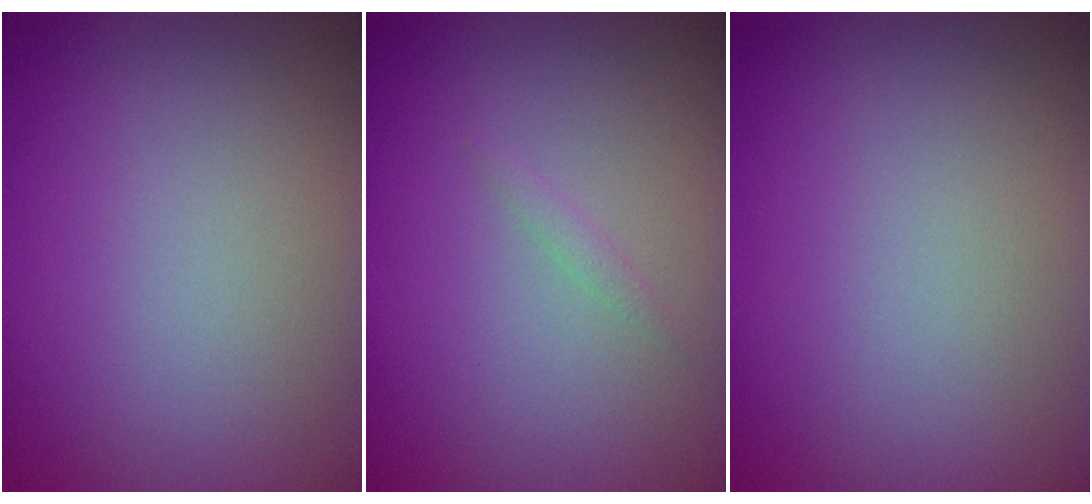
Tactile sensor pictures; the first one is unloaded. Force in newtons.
{"total": 0.6, "press": 0.6, "slide": 0.1}
{"total": 0.0}